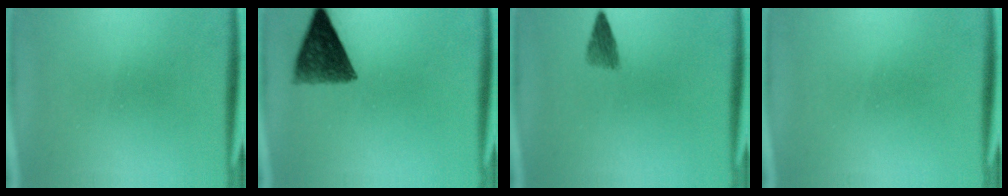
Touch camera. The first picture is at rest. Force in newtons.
{"total": 9.0}
{"total": 2.2}
{"total": 1.7}